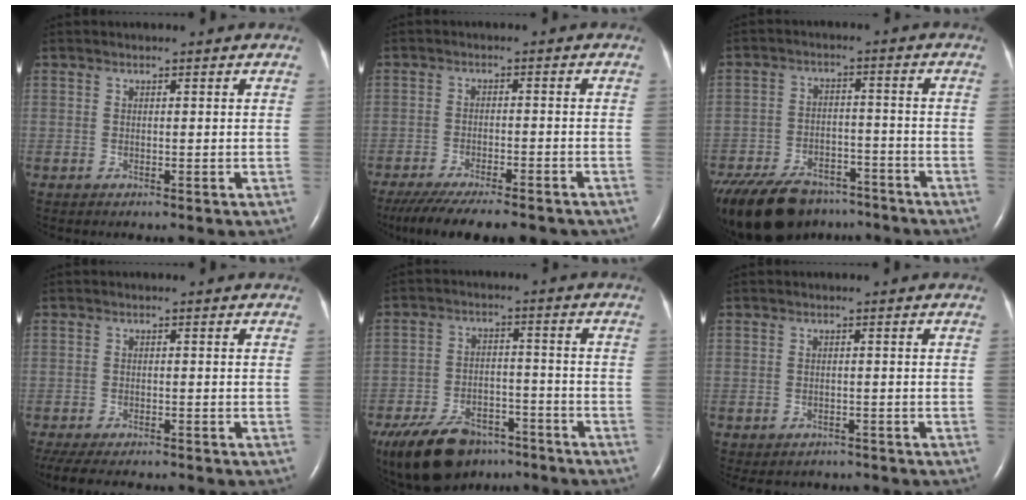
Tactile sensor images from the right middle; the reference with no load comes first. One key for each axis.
{"total": 17.5, "fx": -14.5, "fy": 4.2, "fz": 8.9, "tx": -0.171, "ty": -0.029, "tz": -0.201}
{"total": 19.9, "fx": -15.1, "fy": 9.6, "fz": 8.6, "tx": -0.227, "ty": -0.025, "tz": -0.228}
{"total": 11.0, "fx": -9.3, "fy": 3.0, "fz": 5.0, "tx": -0.102, "ty": -0.015, "tz": -0.131}
{"total": 13.9, "fx": -10.4, "fy": 6.8, "fz": 6.3, "tx": -0.123, "ty": 0.001, "tz": -0.166}
{"total": 4.8, "fx": -4.2, "fy": 2.3, "fz": 0.4, "tx": -0.004, "ty": 0.003, "tz": -0.050}